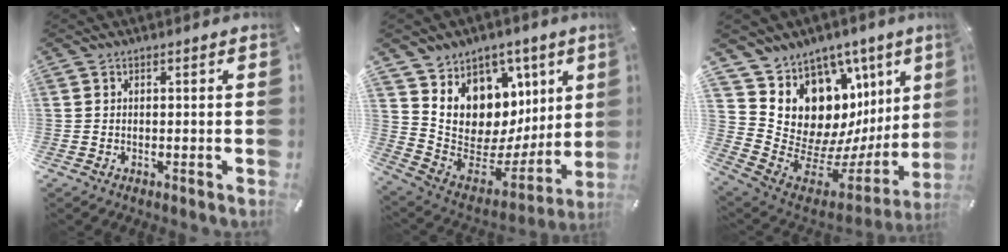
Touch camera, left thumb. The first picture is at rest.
{"total": 10.1, "force": [4.2, 9.0, 1.8], "torque": [-0.012, -0.088, 0.093]}
{"total": 15.5, "force": [6.6, 12.6, 6.0], "torque": [-0.058, -0.114, 0.159]}